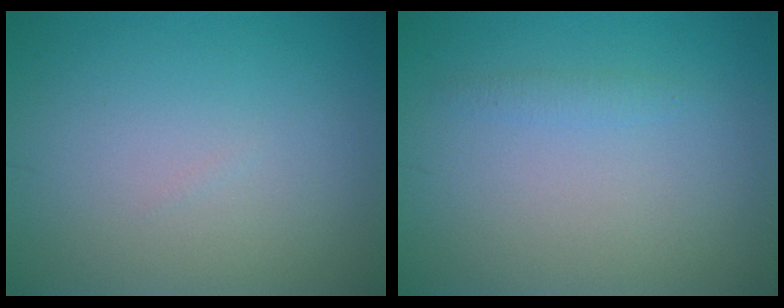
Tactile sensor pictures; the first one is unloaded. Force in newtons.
{"total": 0.9, "press": 0.9, "slide": 0.0}